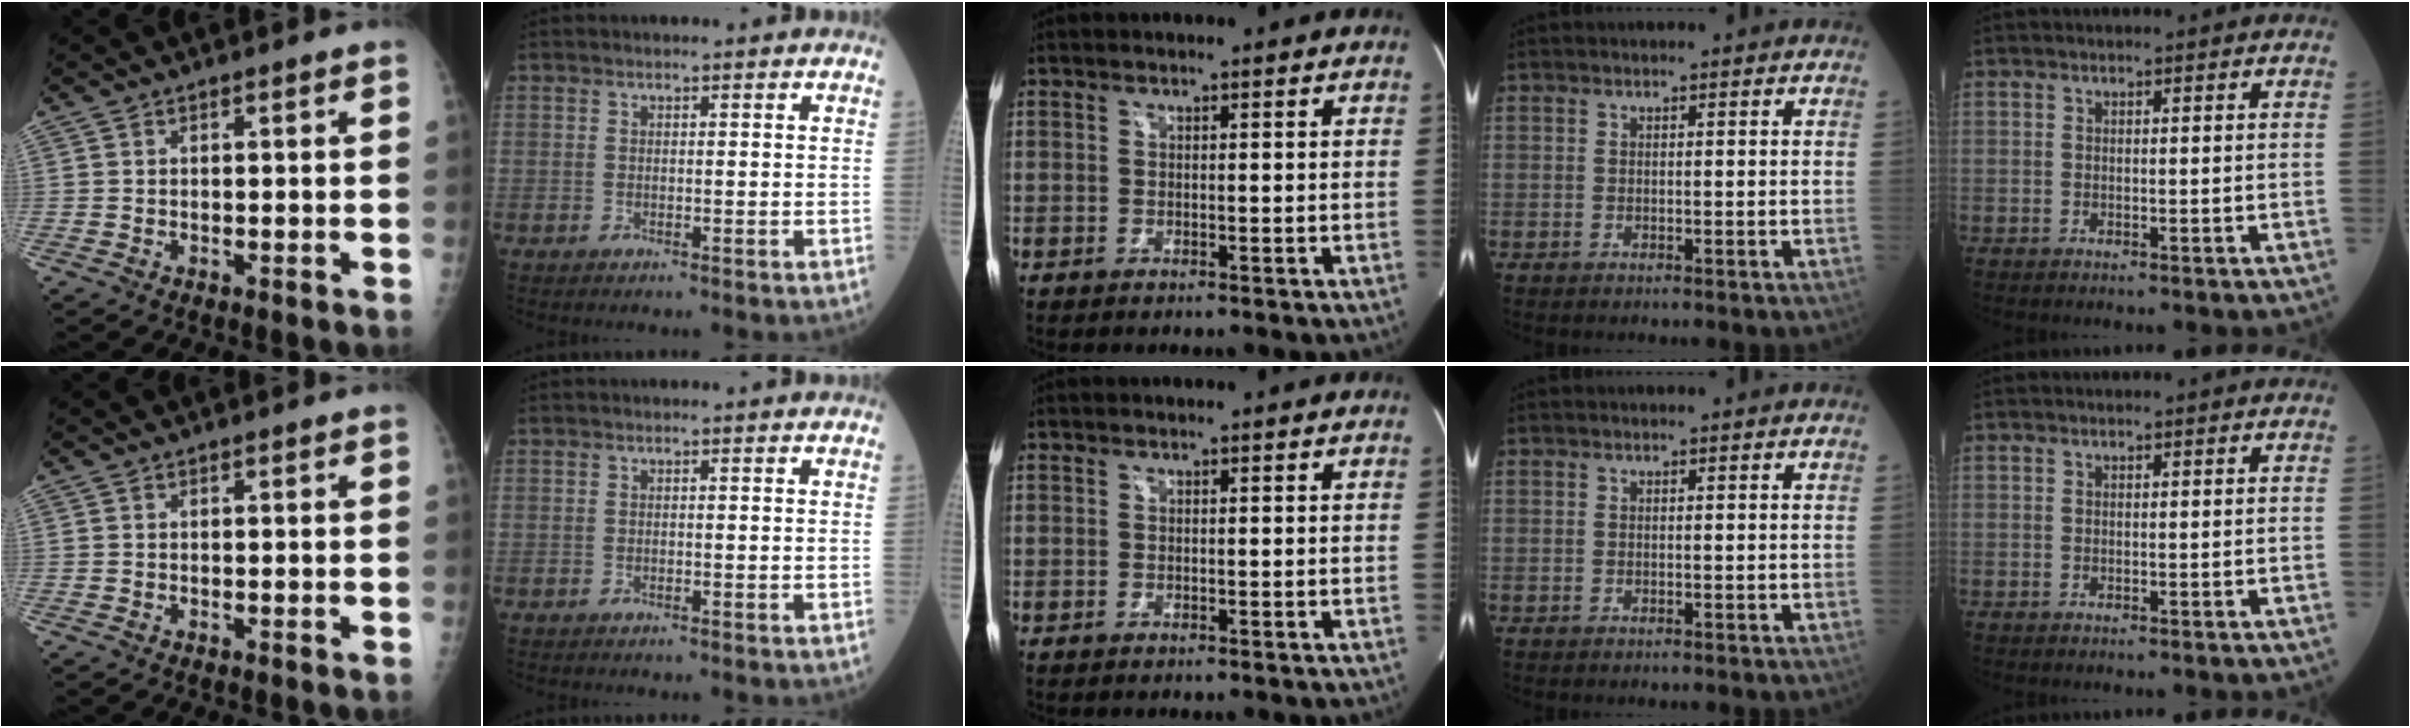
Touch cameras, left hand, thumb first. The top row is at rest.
{}